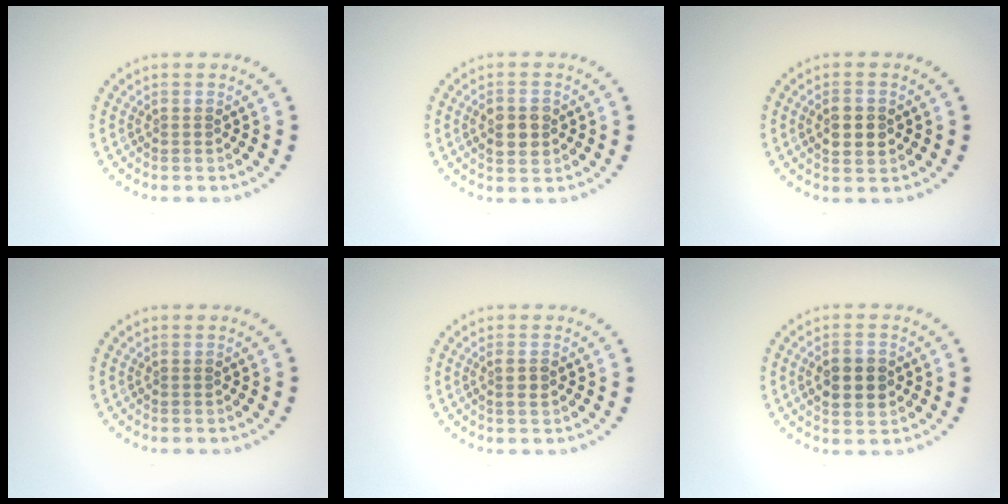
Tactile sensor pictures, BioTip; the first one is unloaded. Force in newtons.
{"total": 2.8, "press": 2.8, "slide": 0.3}
{"total": 2.3, "press": 2.3, "slide": 0.2}
{"total": 0.0}
{"total": 1.3, "press": 1.2, "slide": 0.5}
{"total": 3.7, "press": 3.7, "slide": 0.3}